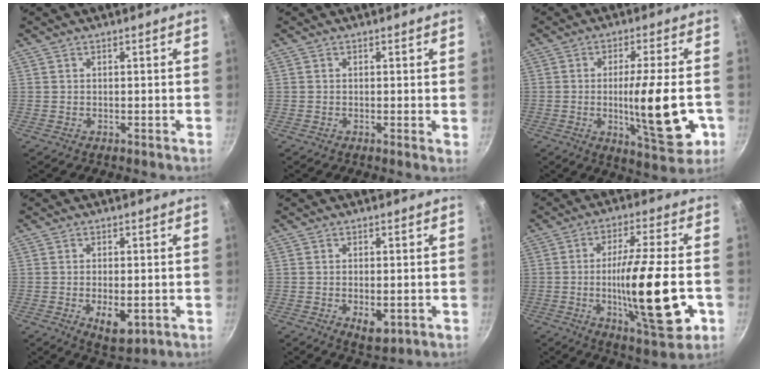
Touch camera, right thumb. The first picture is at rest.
{"total": 0.9, "force": [0.1, 0.2, 0.8], "torque": [-0.012, -0.003, -0.002]}
{"total": 15.1, "force": [-2.7, 3.4, 14.5], "torque": [-0.209, -0.005, -0.036]}
{"total": 6.6, "force": [-1.6, 3.2, 5.5], "torque": [-0.079, -0.008, -0.013]}
{"total": 4.9, "force": [-1.2, 2.5, 4.1], "torque": [-0.057, -0.009, -0.010]}
{"total": 19.5, "force": [-4.0, 4.5, 18.6], "torque": [-0.299, 0.003, -0.063]}